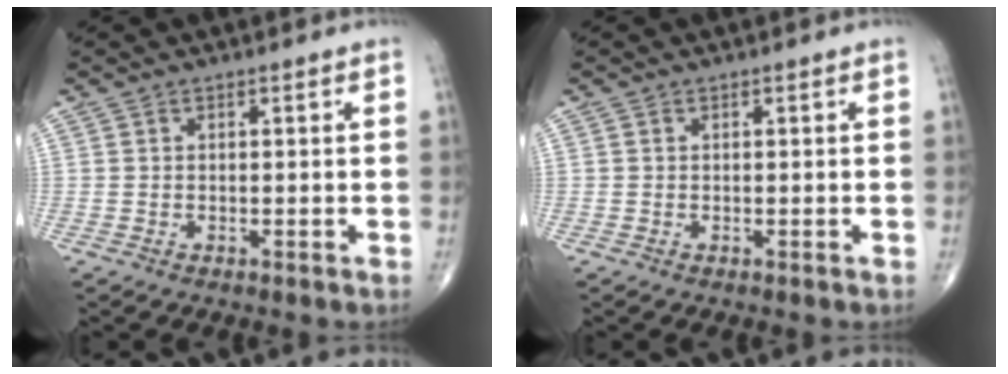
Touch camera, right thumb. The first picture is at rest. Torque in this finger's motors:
{"motor_torque": [-0.02, -0.09, 0.17, 0.27, -0.01]}